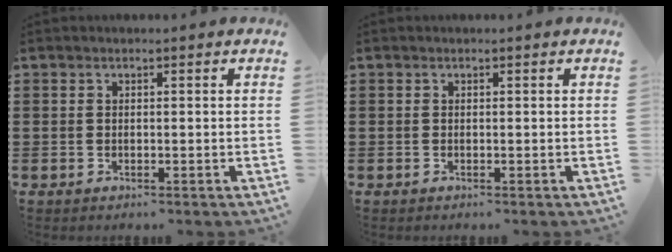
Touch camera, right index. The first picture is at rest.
{"total": 0.0}